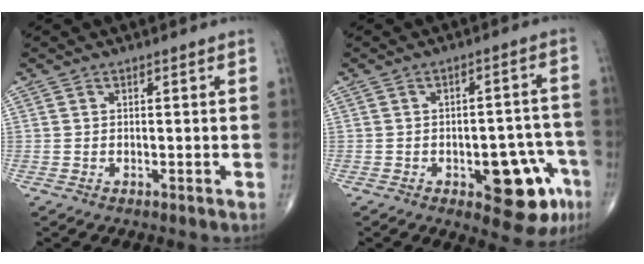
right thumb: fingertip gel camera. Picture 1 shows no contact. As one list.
[{"total": 12.7, "force": [-5.3, 5.6, 10.1], "torque": [-0.084, 0.034, -0.058]}]